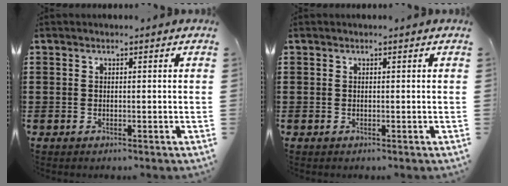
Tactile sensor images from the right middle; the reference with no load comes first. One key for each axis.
{"total": 0.0}